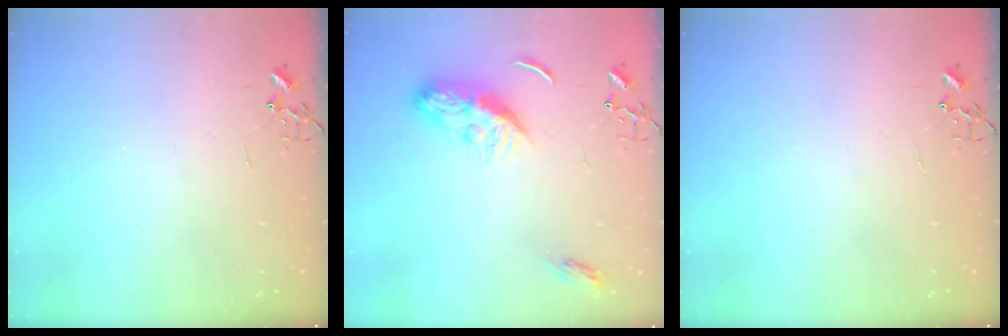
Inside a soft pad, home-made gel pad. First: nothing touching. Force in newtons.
{"total": 10.9, "press": 10.9, "slide": 0.2}
{"total": 0.0}